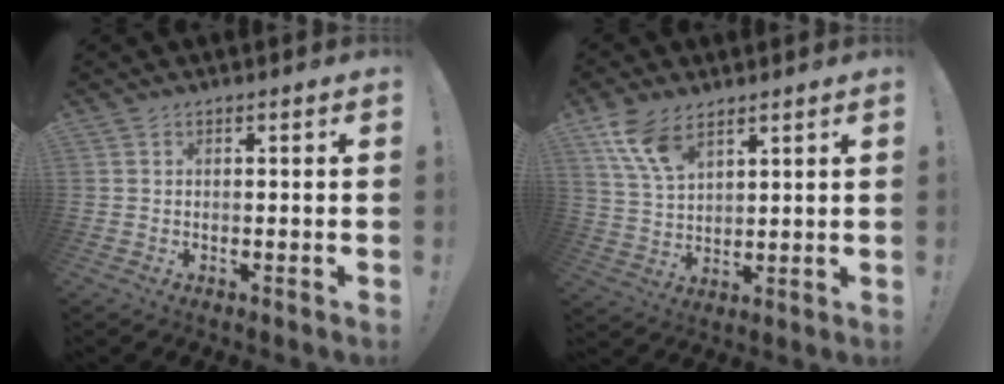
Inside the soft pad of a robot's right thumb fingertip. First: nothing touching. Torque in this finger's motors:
{"motor_torque": [1.17, 1.51, 0.86, 0.62, 0.08]}